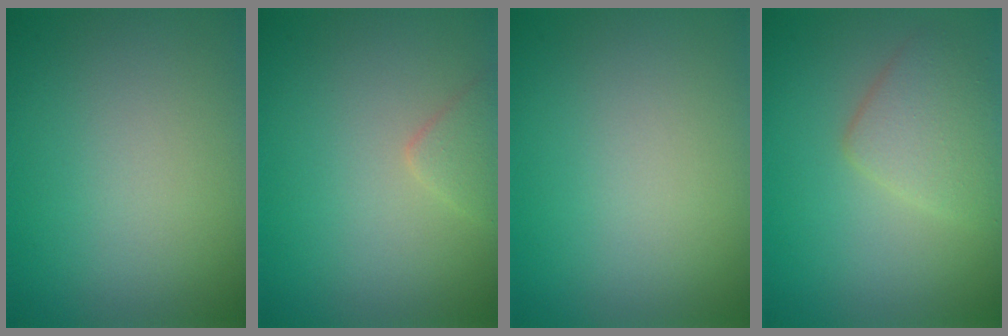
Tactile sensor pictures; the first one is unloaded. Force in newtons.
{"total": 1.4, "press": 1.4, "slide": 0.1}
{"total": 0.0}
{"total": 3.1, "press": 3.1, "slide": 0.4}